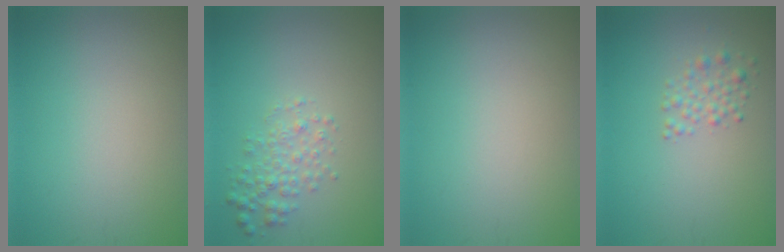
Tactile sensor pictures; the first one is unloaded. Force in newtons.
{"total": 2.4, "press": 2.4, "slide": 0.1}
{"total": 0.0}
{"total": 1.7, "press": 1.7, "slide": 0.0}